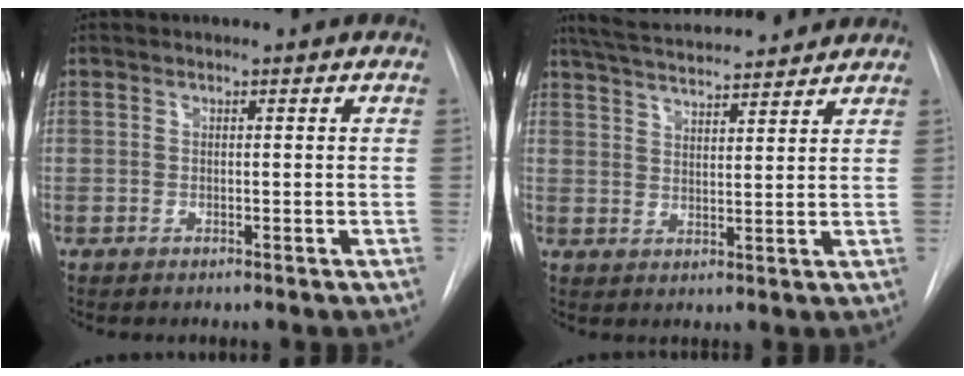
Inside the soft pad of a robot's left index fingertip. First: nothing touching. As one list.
[{"total": 14.2, "force": [13.0, 2.0, 5.4], "torque": [-0.096, 0.025, 0.195]}]